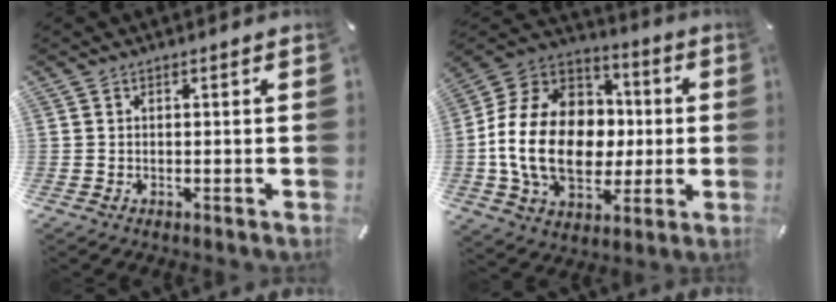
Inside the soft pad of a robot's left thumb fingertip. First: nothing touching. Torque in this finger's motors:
{"motor_torque": [1.50, 2.45, 2.77, 0.00, 0.32]}